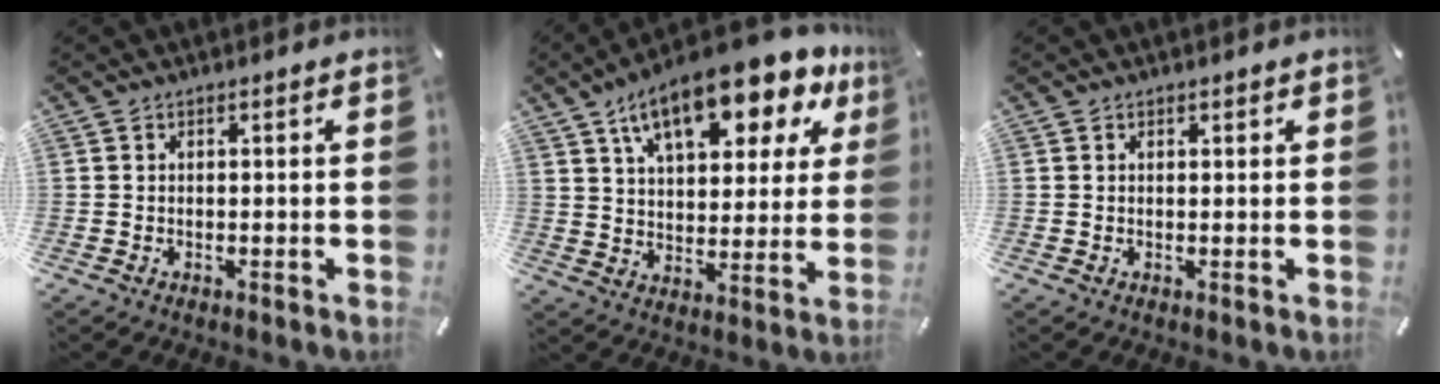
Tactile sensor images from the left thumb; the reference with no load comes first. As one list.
[{"total": 18.8, "force": [11.6, 8.3, 12.3], "torque": [-0.196, -0.054, 0.190]}, {"total": 0.5, "force": [0.3, 0.4, 0.2], "torque": [-0.003, 0.000, 0.006]}]